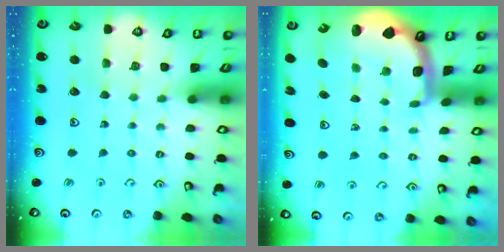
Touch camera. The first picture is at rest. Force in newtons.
{"total": 2.7, "press": 2.2, "slide": 1.5}